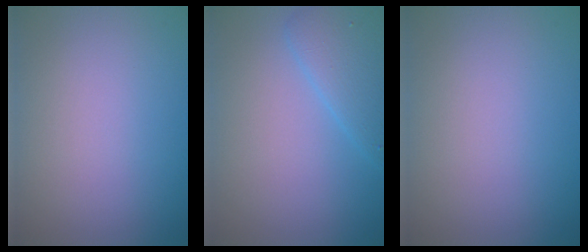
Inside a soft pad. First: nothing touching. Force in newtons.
{"total": 3.1, "press": 3.1, "slide": 0.1}
{"total": 0.0}